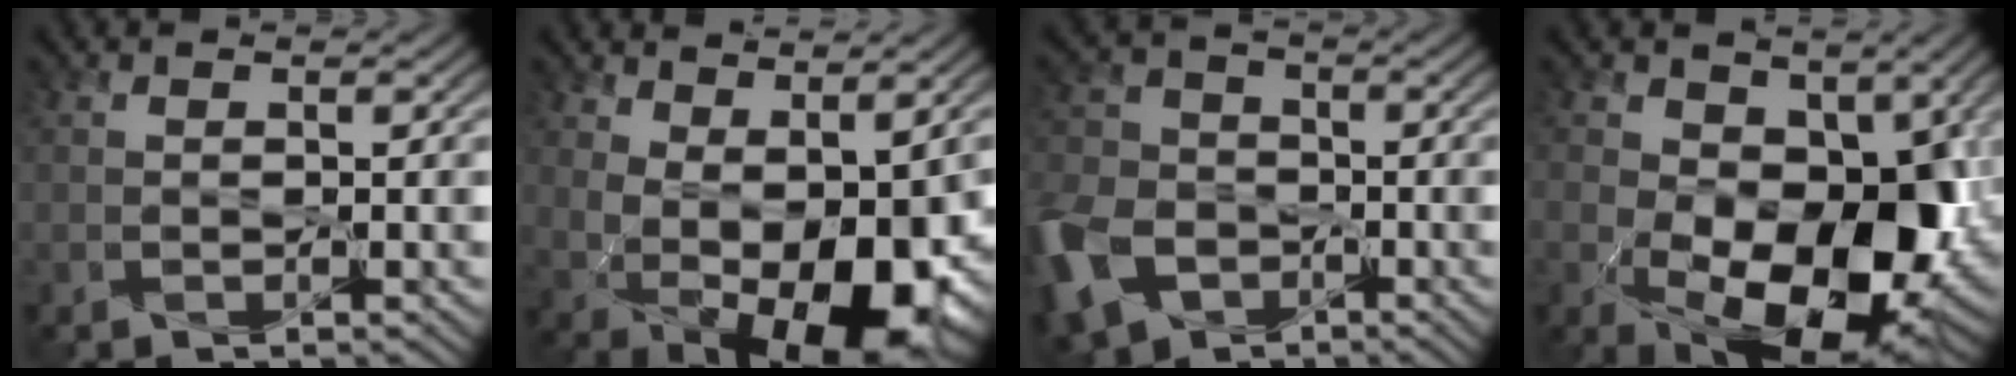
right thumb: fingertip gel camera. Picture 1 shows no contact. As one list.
[{"total": 11.6, "force": [0.4, 6.2, 9.9], "torque": [-0.159, -0.018, 0.023]}, {"total": 11.1, "force": [-5.1, 8.0, 5.7], "torque": [-0.169, -0.029, -0.114]}, {"total": 16.0, "force": [-2.3, 10.0, 12.3], "torque": [-0.204, -0.047, -0.017]}]